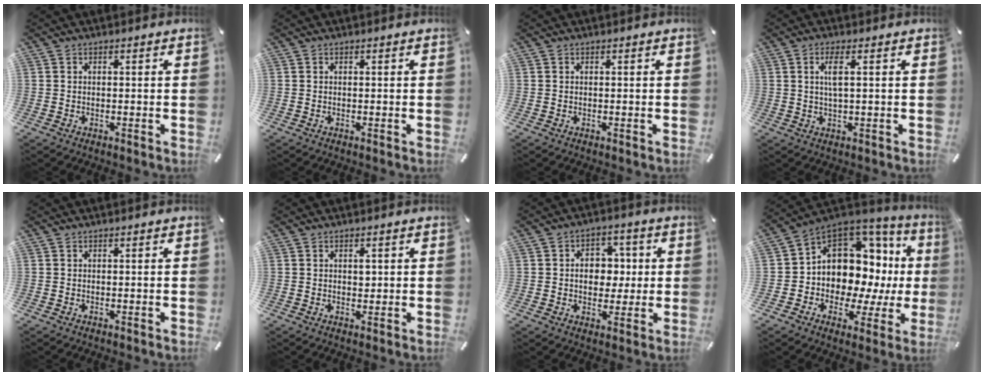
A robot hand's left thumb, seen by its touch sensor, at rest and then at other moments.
{"total": 0.0}
{"total": 0.0}
{"total": 3.9, "force": [0.9, 0.8, 3.7], "torque": [-0.083, 0.000, 0.009]}
{"total": 0.0}
{"total": 1.6, "force": [0.4, 1.2, 1.1], "torque": [-0.007, -0.003, 0.002]}
{"total": 8.3, "force": [0.3, 6.7, 4.9], "torque": [-0.064, 0.005, 0.003]}
{"total": 10.9, "force": [3.2, 8.8, 5.5], "torque": [-0.084, -0.060, 0.060]}